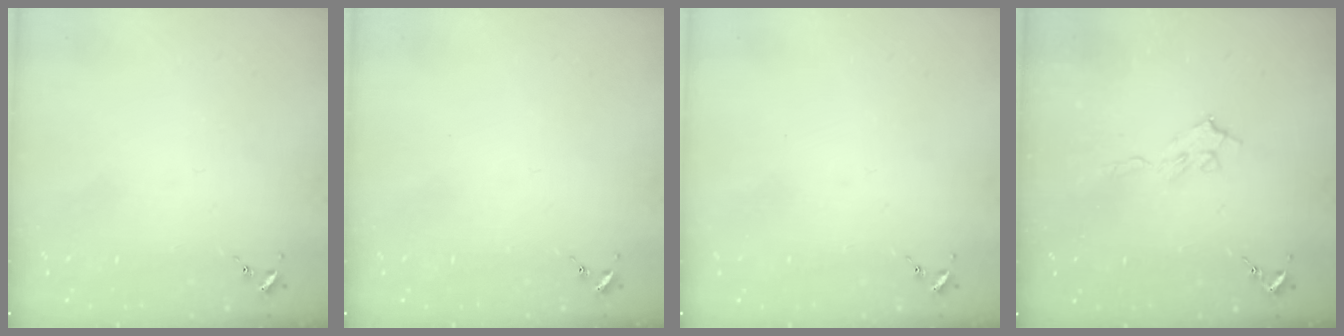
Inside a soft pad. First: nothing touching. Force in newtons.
{"total": 0.0}
{"total": 0.0}
{"total": 6.5, "press": 6.5, "slide": 0.8}